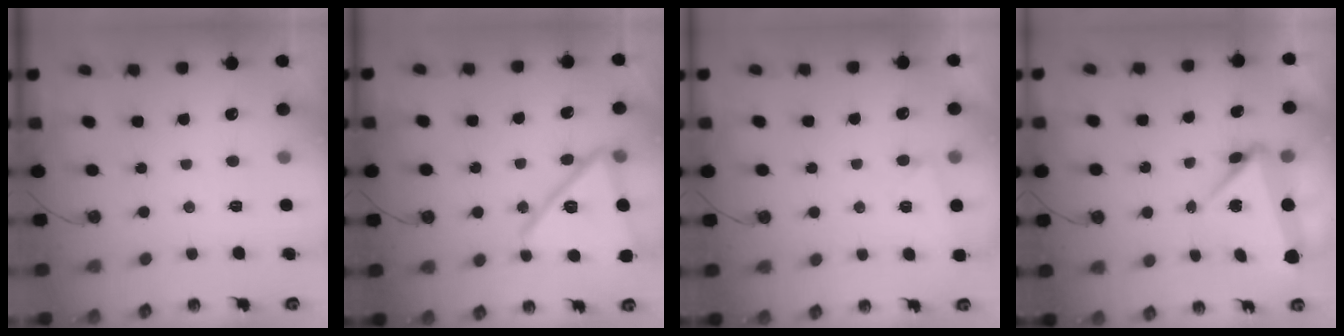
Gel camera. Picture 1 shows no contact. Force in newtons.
{"total": 18.0, "press": 18.0, "slide": 1.1}
{"total": 3.8, "press": 2.9, "slide": 2.4}
{"total": 11.3, "press": 7.2, "slide": 8.7}